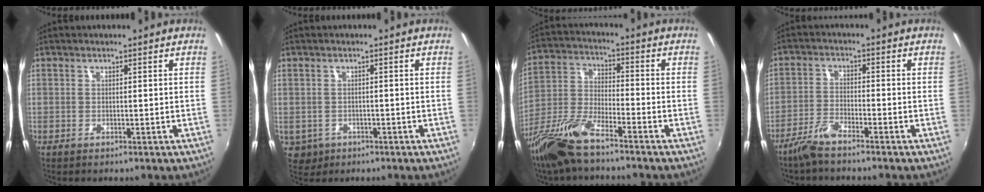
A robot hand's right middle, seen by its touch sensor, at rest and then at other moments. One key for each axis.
{"total": 4.1, "fx": -1.1, "fy": 3.6, "fz": 1.4, "tx": -0.037, "ty": -0.004, "tz": -0.008}
{"total": 12.8, "fx": -9.5, "fy": 2.8, "fz": 8.1, "tx": -0.179, "ty": -0.020, "tz": -0.193}
{"total": 5.3, "fx": -4.5, "fy": 0.7, "fz": 2.8, "tx": -0.072, "ty": -0.003, "tz": -0.092}